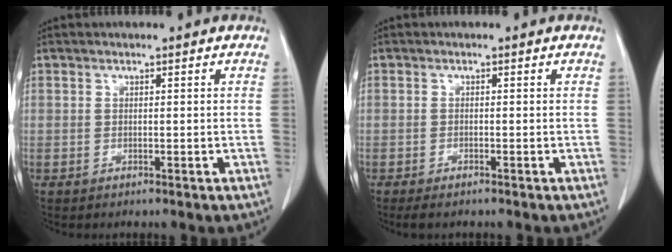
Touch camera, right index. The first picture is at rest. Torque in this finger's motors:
{"motor_torque": [0.23, -0.17, 0.06, 0.01]}